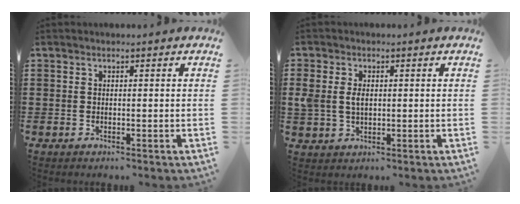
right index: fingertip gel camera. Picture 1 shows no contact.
{"total": 3.5, "force": [0.4, 2.3, 2.6], "torque": [-0.062, 0.008, 0.004]}